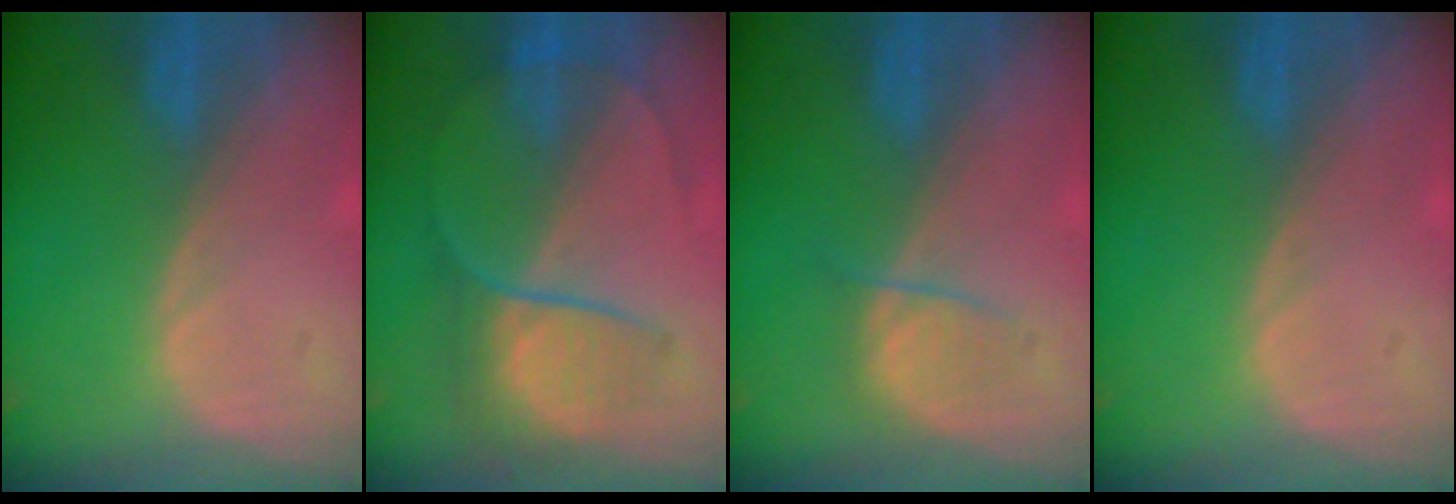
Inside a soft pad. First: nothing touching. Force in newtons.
{"total": 6.7, "press": 6.6, "slide": 1.5}
{"total": 2.6, "press": 2.5, "slide": 0.5}
{"total": 0.0}